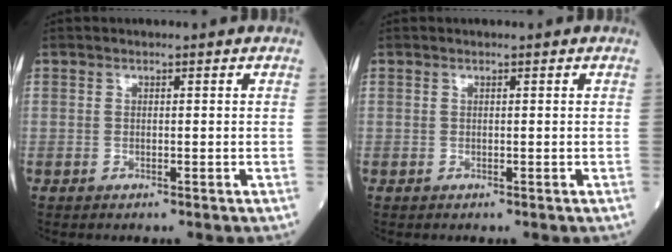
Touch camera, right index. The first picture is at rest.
{"total": 0.0}